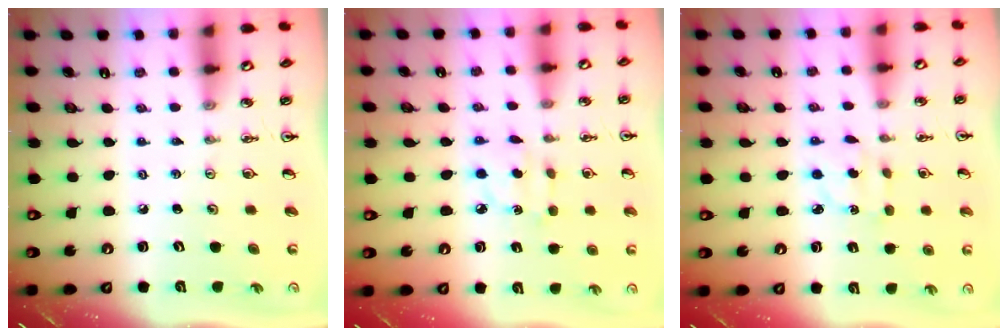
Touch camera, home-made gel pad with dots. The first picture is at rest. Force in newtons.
{"total": 2.8, "press": 2.8, "slide": 0.4}
{"total": 2.9, "press": 2.9, "slide": 0.6}